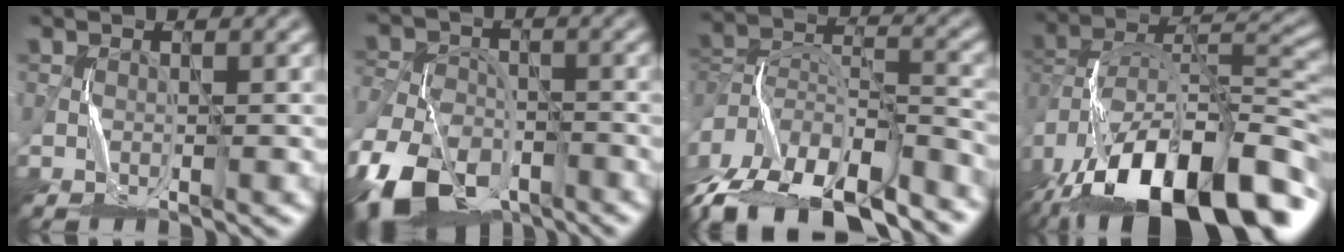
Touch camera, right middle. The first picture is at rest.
{"total": 11.0, "force": [-7.3, 6.1, 5.6], "torque": [-0.110, -0.032, -0.143]}
{"total": 14.9, "force": [-10.7, 6.6, 8.0], "torque": [-0.159, 0.003, -0.156]}
{"total": 17.3, "force": [-9.4, 8.1, 12.0], "torque": [-0.208, 0.003, -0.156]}